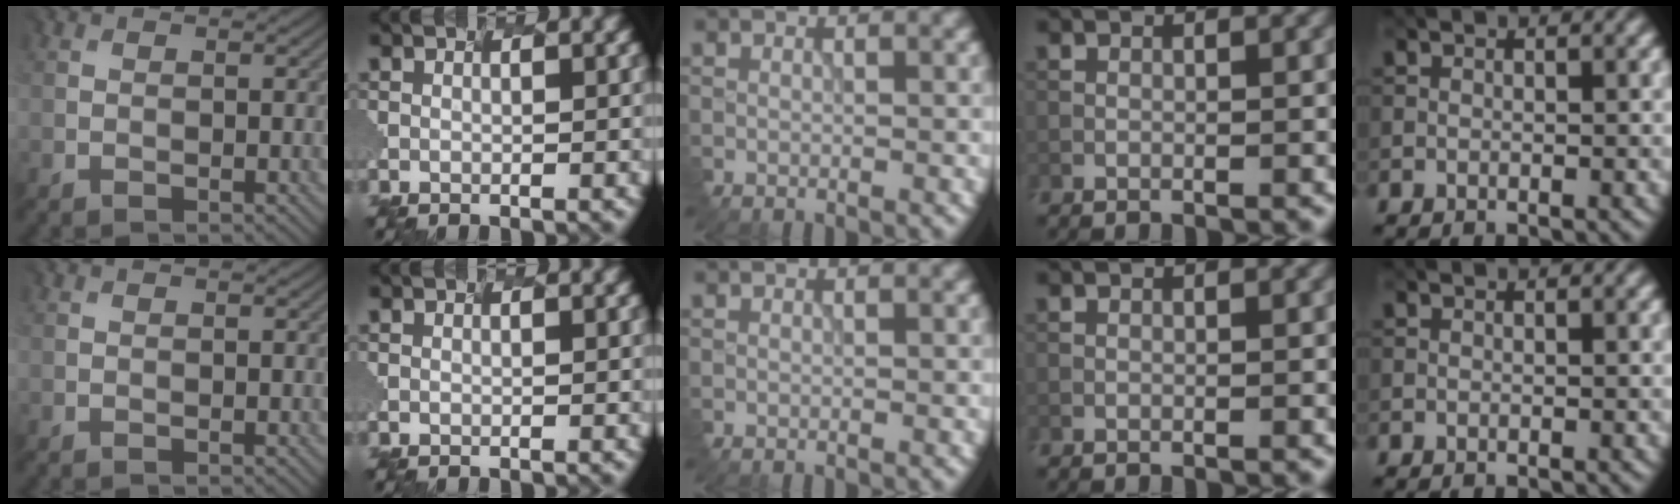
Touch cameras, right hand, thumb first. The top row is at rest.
{}